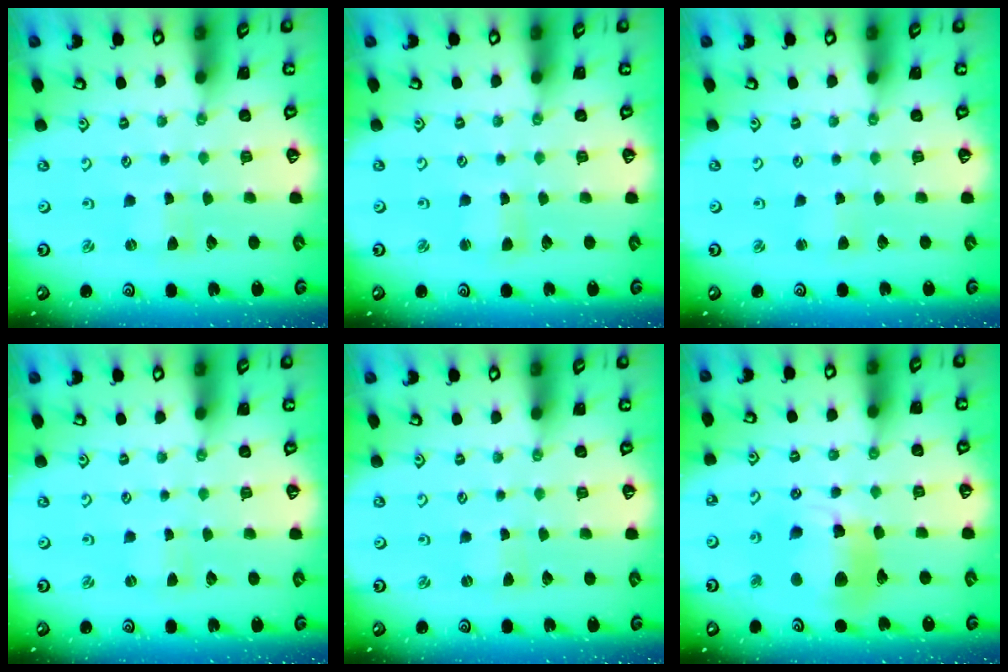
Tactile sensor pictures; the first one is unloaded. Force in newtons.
{"total": 1.1, "press": 1.0, "slide": 0.2}
{"total": 2.2, "press": 2.2, "slide": 0.3}
{"total": 0.0}
{"total": 0.0}
{"total": 16.1, "press": 16.0, "slide": 1.8}